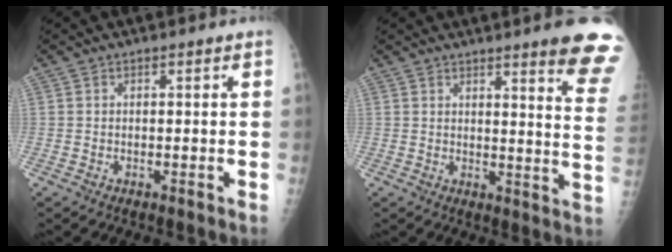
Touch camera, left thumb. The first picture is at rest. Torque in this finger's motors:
{"motor_torque": [3.96, 1.05, 1.63, -1.14, 0.27]}